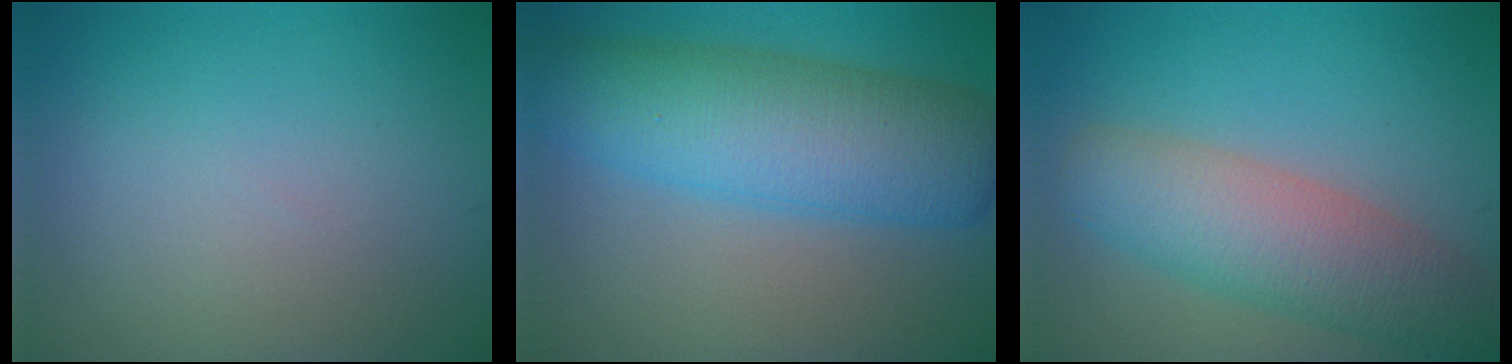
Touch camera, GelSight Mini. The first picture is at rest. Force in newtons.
{"total": 8.9, "press": 8.9, "slide": 0.2}
{"total": 6.4, "press": 6.4, "slide": 0.4}